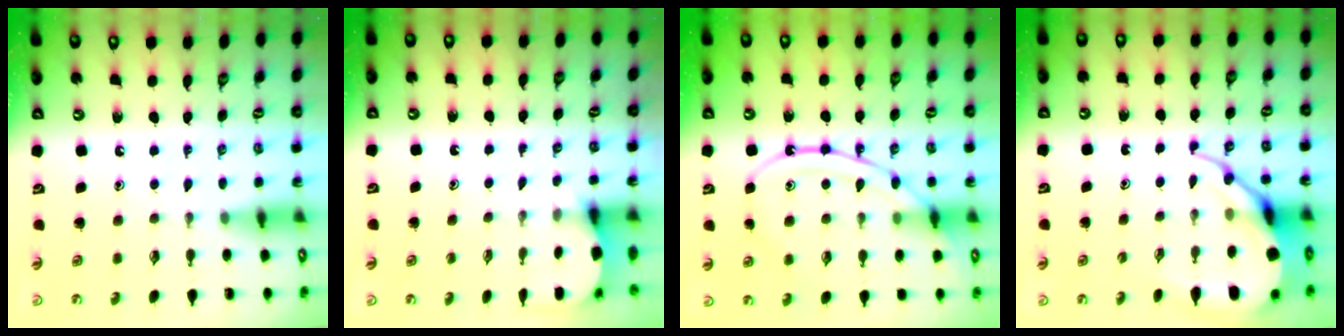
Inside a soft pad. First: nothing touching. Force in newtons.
{"total": 2.5, "press": 2.5, "slide": 0.2}
{"total": 11.9, "press": 11.9, "slide": 1.4}
{"total": 9.8, "press": 9.8, "slide": 1.1}